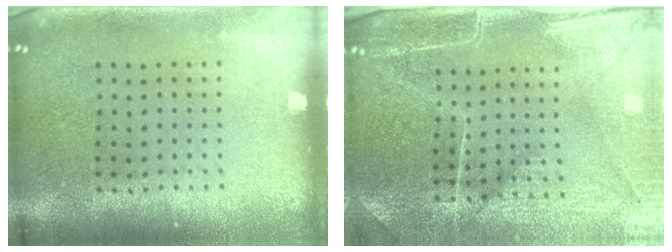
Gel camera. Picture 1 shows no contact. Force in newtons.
{"total": 4.5, "press": 4.0, "slide": 2.1}